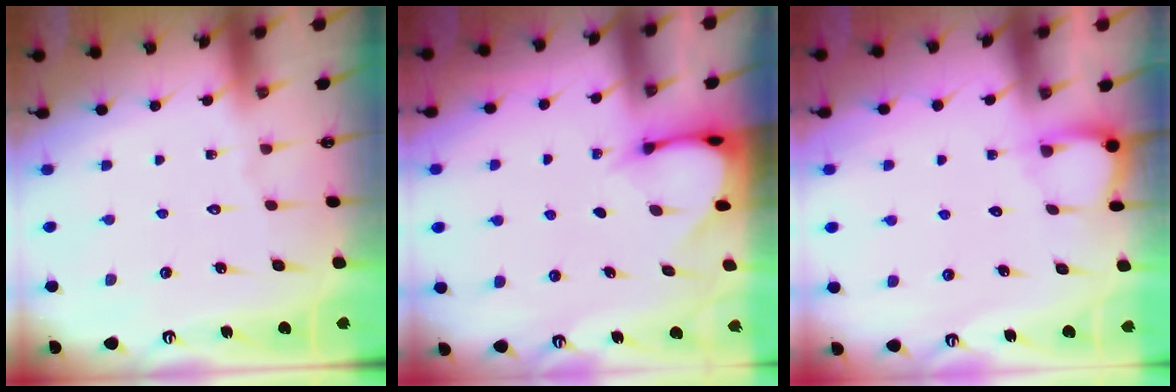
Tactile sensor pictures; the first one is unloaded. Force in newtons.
{"total": 3.2, "press": 3.2, "slide": 0.2}
{"total": 1.9, "press": 1.9, "slide": 0.2}